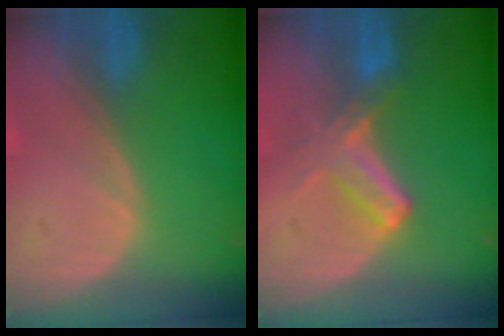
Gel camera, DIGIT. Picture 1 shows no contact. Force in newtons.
{"total": 5.6, "press": 5.3, "slide": 1.8}